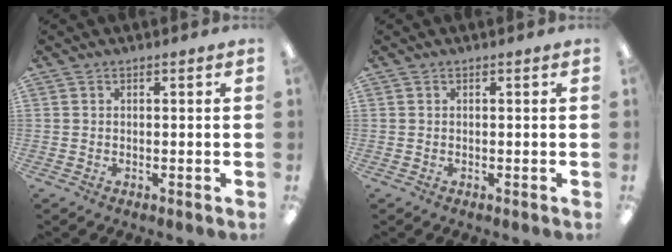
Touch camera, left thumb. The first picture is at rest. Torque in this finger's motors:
{"motor_torque": [0.00, 0.00, -0.14, 0.14, 0.00]}